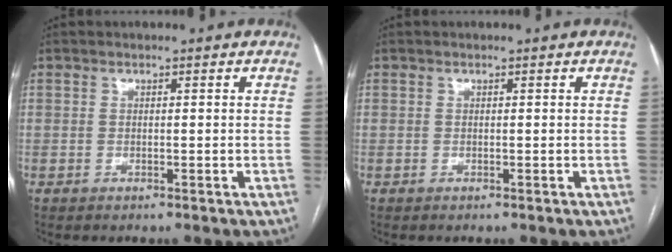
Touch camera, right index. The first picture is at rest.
{"total": 0.0}